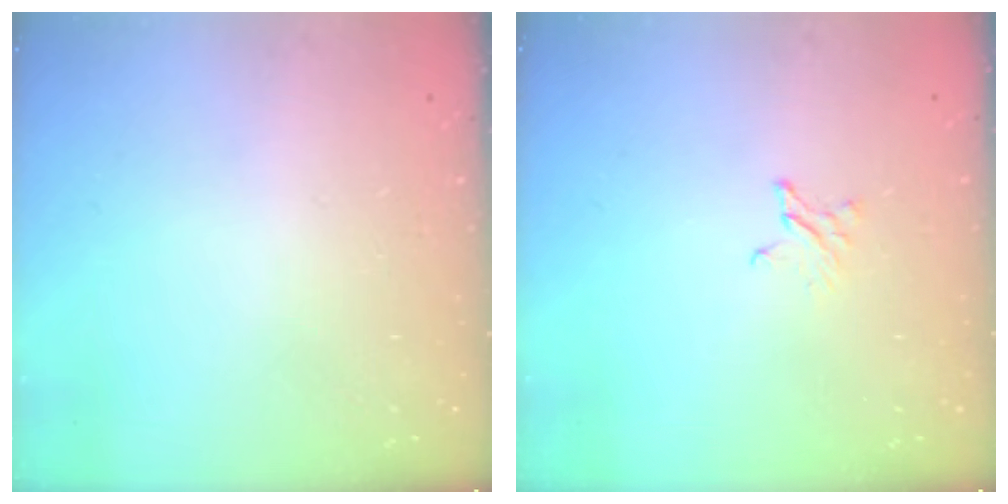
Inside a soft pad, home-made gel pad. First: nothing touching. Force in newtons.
{"total": 1.9, "press": 1.9, "slide": 0.3}